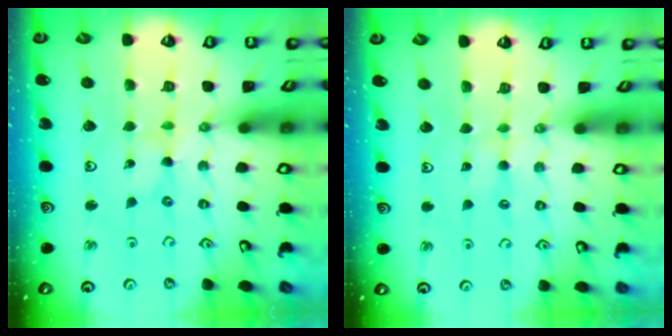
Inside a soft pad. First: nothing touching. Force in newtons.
{"total": 2.3, "press": 2.2, "slide": 0.5}